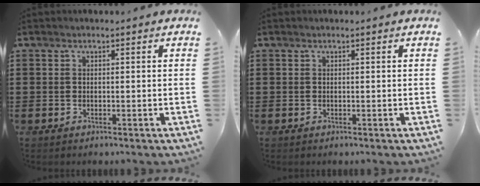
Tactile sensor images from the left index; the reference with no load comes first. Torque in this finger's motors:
{"motor_torque": [0.05, 0.08, 0.05, -0.01]}